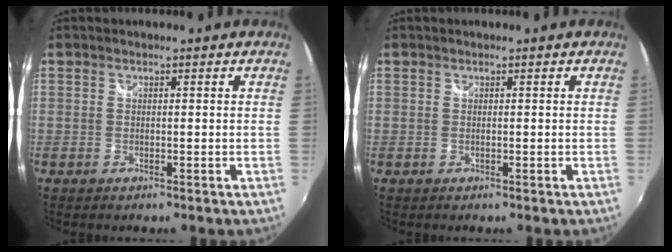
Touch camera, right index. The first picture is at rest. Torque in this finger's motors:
{"motor_torque": [0.00, 0.00, 0.00, 0.00]}